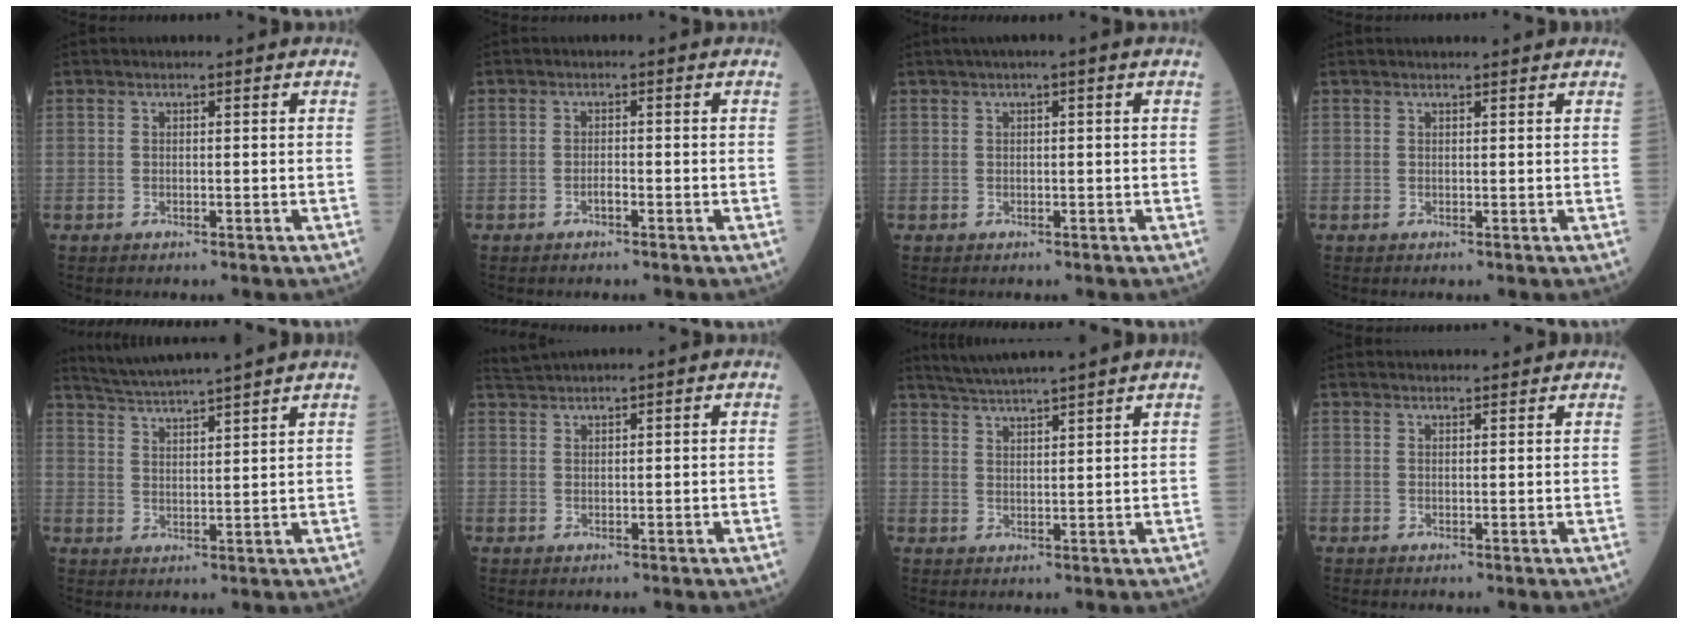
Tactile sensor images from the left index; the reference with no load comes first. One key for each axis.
{"total": 0.9, "fx": -0.7, "fy": 0.1, "fz": 0.7, "tx": -0.014, "ty": 0.001, "tz": -0.012}
{"total": 1.5, "fx": 0.6, "fy": -0.2, "fz": 1.4, "tx": -0.029, "ty": 0.011, "tz": 0.010}
{"total": 3.2, "fx": 3.1, "fy": 0.1, "fz": 0.8, "tx": -0.009, "ty": 0.020, "tz": 0.036}
{"total": 10.2, "fx": 9.2, "fy": -1.8, "fz": 3.9, "tx": -0.075, "ty": 0.013, "tz": 0.147}
{"total": 1.8, "fx": 1.6, "fy": -0.8, "fz": 0.0, "tx": -0.006, "ty": 0.009, "tz": 0.043}
{"total": 7.8, "fx": 7.0, "fy": -1.5, "fz": 3.2, "tx": -0.059, "ty": 0.017, "tz": 0.114}
{"total": 5.6, "fx": 5.4, "fy": 0.7, "fz": 1.3, "tx": -0.014, "ty": 0.031, "tz": 0.063}